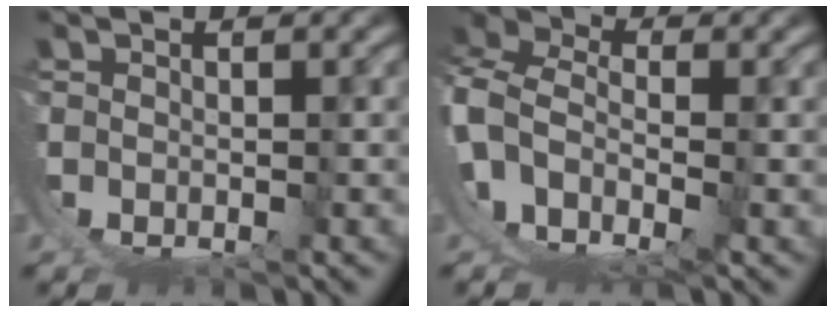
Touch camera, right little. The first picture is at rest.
{"total": 10.3, "force": [-1.3, 8.1, 6.2], "torque": [-0.156, -0.029, -0.026]}